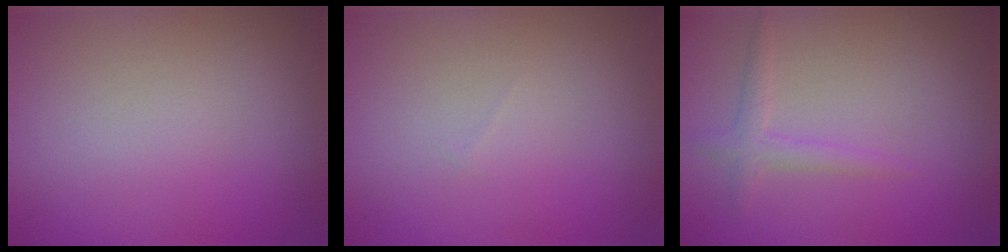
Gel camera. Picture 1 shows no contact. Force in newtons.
{"total": 0.0}
{"total": 0.9, "press": 0.9, "slide": 0.1}